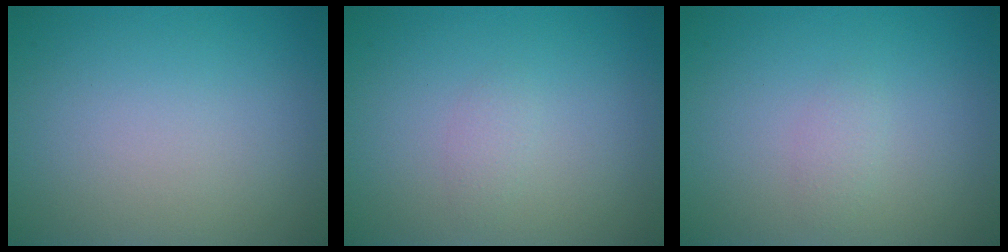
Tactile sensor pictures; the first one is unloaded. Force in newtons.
{"total": 0.8, "press": 0.8, "slide": 0.0}
{"total": 0.8, "press": 0.8, "slide": 0.0}